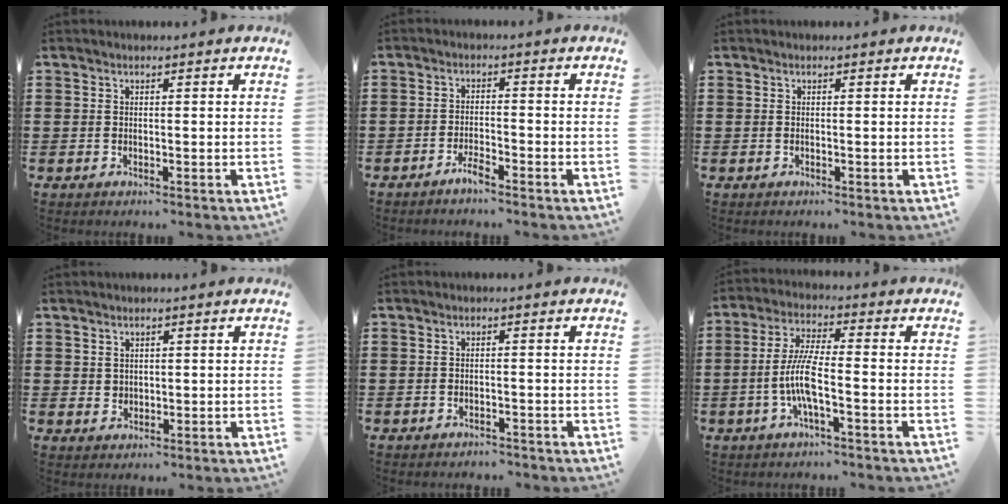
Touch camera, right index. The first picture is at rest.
{"total": 2.4, "force": [-2.1, 0.2, 1.1], "torque": [-0.023, 0.003, -0.039]}
{"total": 0.0}
{"total": 1.6, "force": [1.1, 1.2, 0.2], "torque": [-0.006, 0.005, 0.022]}
{"total": 1.3, "force": [-1.3, 0.2, 0.0], "torque": [-0.006, 0.002, -0.029]}
{"total": 7.2, "force": [-2.2, 1.4, 6.7], "torque": [-0.157, -0.013, -0.052]}